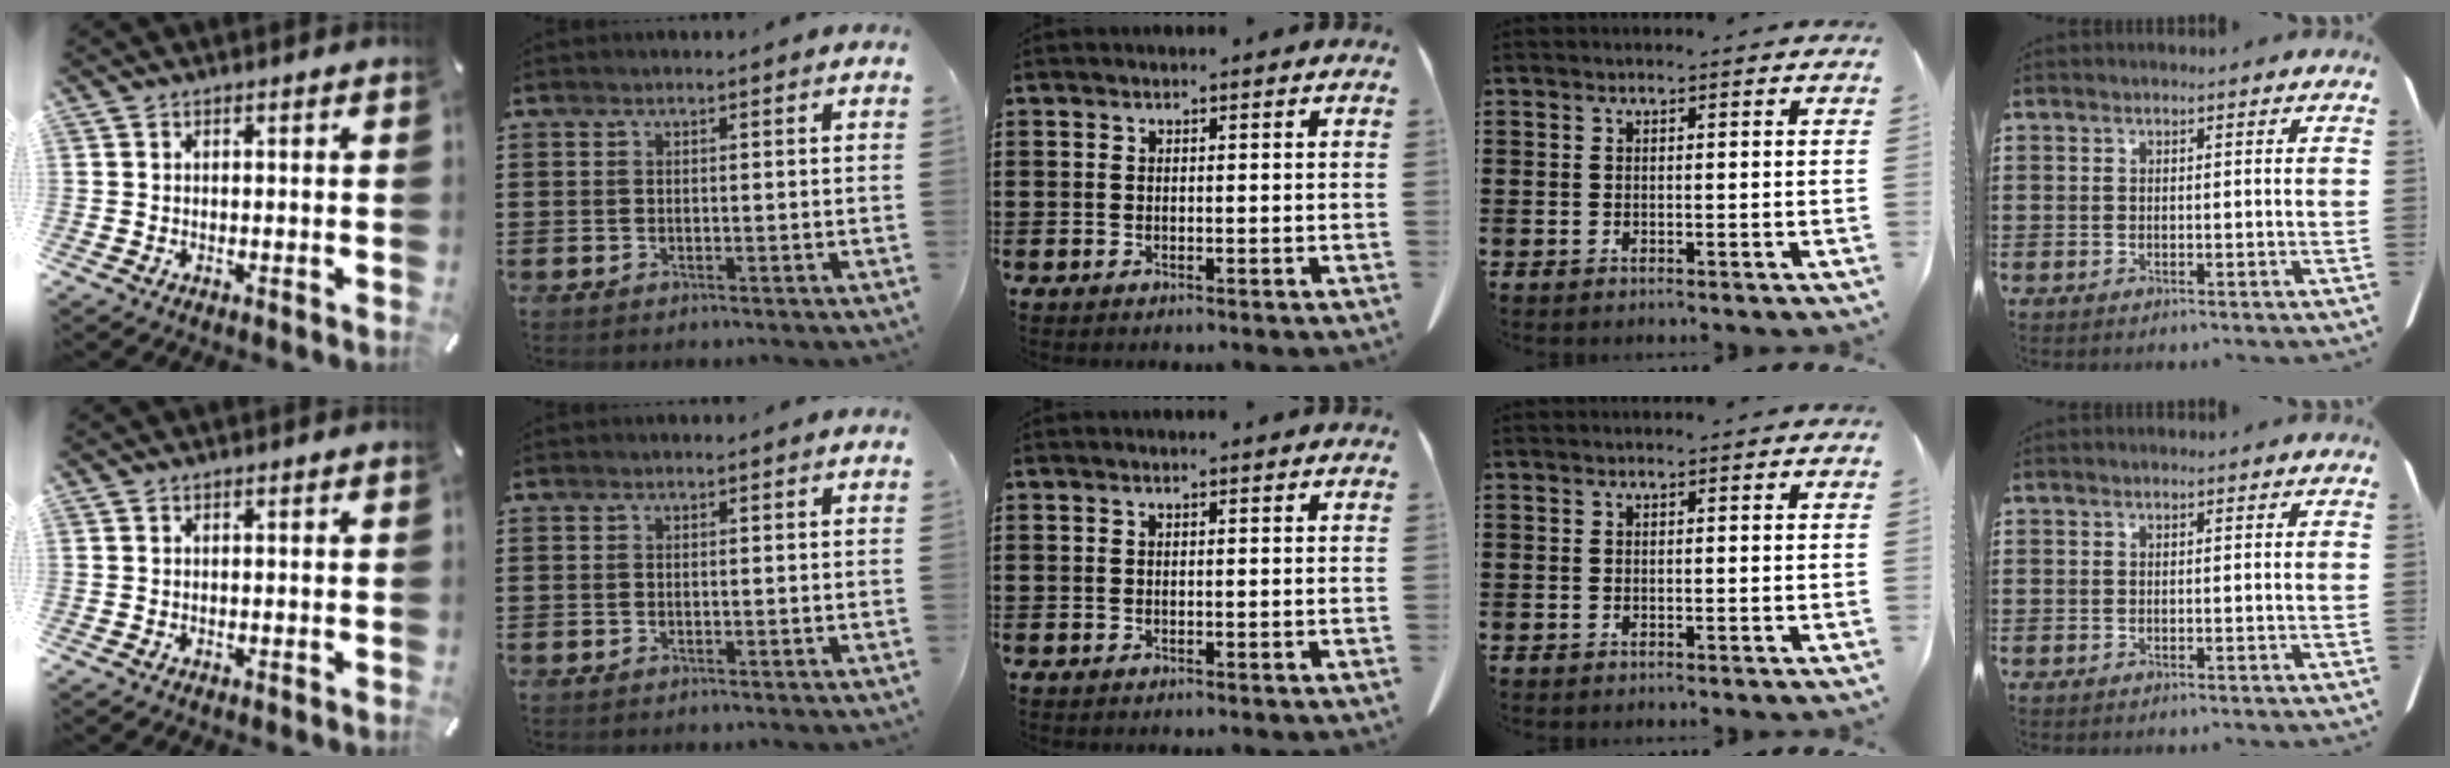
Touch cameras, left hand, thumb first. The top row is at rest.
{}